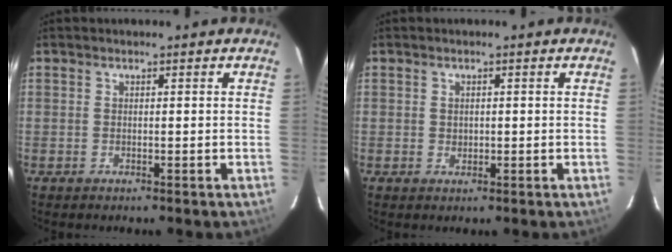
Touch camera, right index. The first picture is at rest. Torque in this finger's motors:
{"motor_torque": [-0.08, 0.02, -0.03, 0.00]}